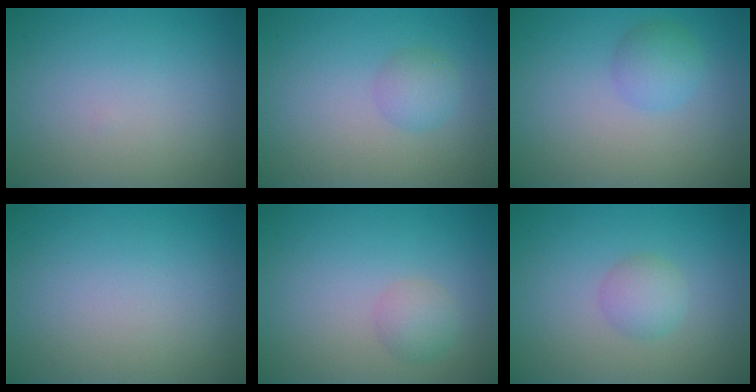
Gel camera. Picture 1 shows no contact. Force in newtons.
{"total": 1.7, "press": 1.7, "slide": 0.1}
{"total": 2.1, "press": 2.1, "slide": 0.1}
{"total": 0.0}
{"total": 1.7, "press": 1.7, "slide": 0.1}
{"total": 1.9, "press": 1.9, "slide": 0.0}